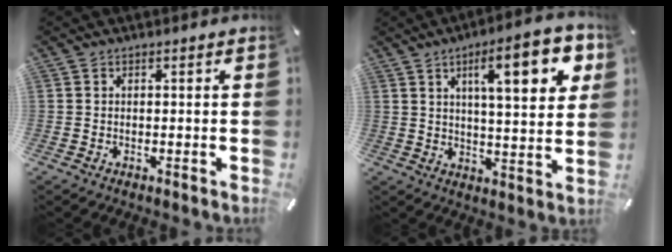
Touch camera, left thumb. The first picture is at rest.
{"total": 16.1, "force": [6.8, 4.8, 13.8], "torque": [-0.198, -0.020, 0.098]}